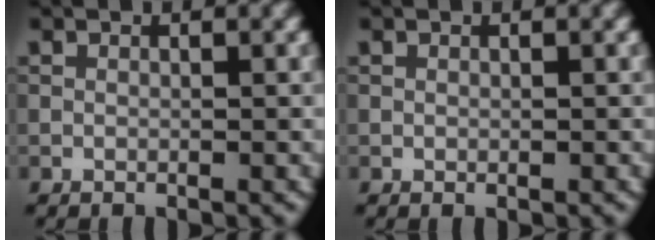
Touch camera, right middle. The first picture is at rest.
{"total": 0.0}